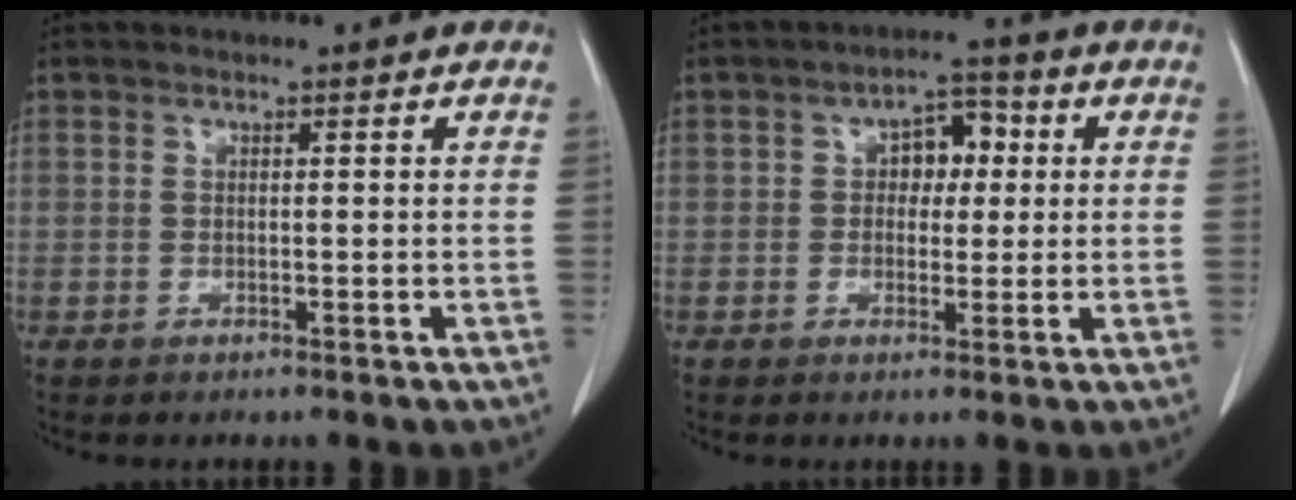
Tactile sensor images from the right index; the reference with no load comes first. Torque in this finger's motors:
{"motor_torque": [0.29, 0.26, 0.10, 0.03]}